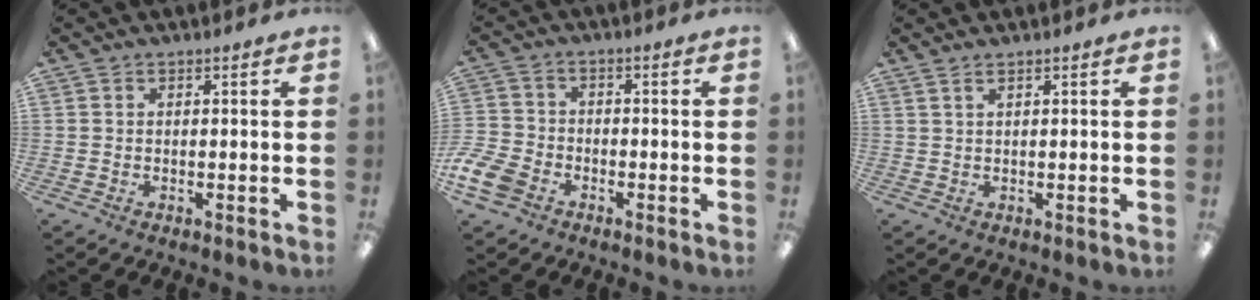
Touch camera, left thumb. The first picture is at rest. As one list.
[{"total": 7.5, "force": [-4.1, 5.0, 3.7], "torque": [-0.082, 0.021, -0.076]}, {"total": 1.1, "force": [0.8, 0.2, 0.8], "torque": [-0.018, 0.001, 0.014]}]